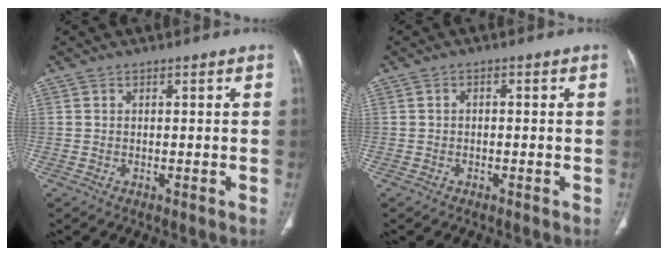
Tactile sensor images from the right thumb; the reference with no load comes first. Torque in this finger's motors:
{"motor_torque": [-0.03, -0.27, -0.09, -0.17, 0.04]}